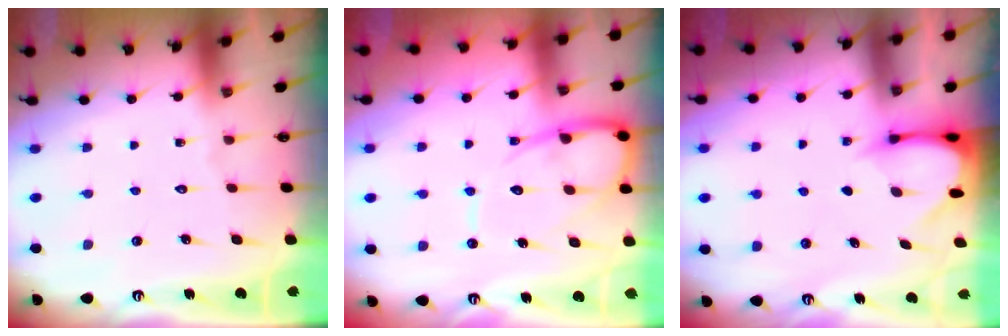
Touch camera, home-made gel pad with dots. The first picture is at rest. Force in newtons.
{"total": 11.6, "press": 11.5, "slide": 1.2}
{"total": 3.5, "press": 3.5, "slide": 0.3}